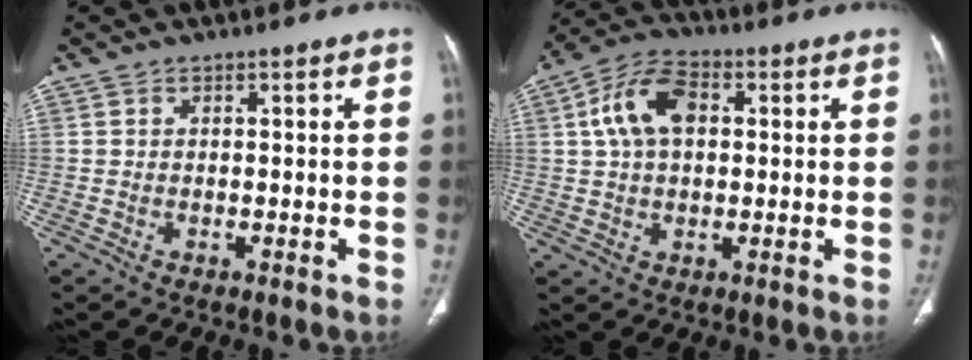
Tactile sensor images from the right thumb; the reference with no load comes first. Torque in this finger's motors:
{"motor_torque": [-0.52, 0.79, 0.24, -0.08, 0.11]}